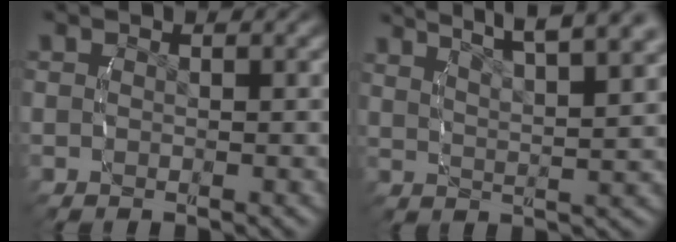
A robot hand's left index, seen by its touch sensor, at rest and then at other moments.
{"total": 8.6, "force": [6.1, 3.1, 5.2], "torque": [-0.076, 0.021, 0.080]}